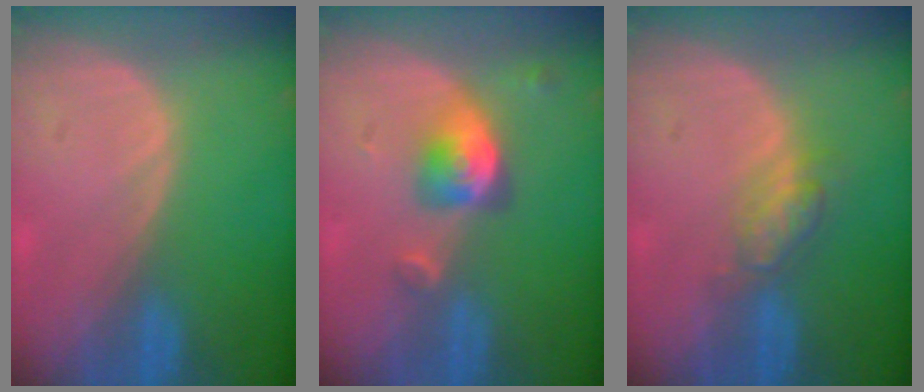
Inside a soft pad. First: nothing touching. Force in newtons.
{"total": 5.1, "press": 4.7, "slide": 2.1}
{"total": 4.7, "press": 4.2, "slide": 2.1}